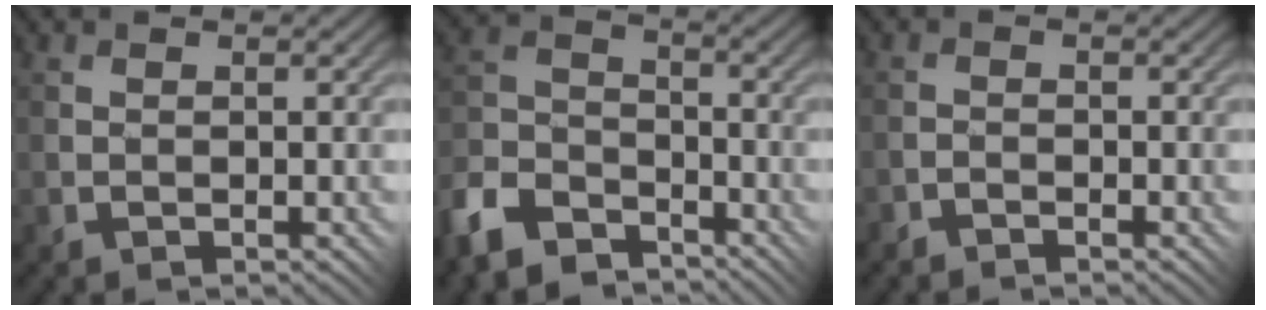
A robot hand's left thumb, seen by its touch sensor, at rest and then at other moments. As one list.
[{"total": 9.6, "force": [-7.2, 4.8, 4.0], "torque": [-0.104, -0.012, -0.154]}, {"total": 1.1, "force": [-1.1, 0.0, 0.0], "torque": [0.003, 0.010, -0.023]}]